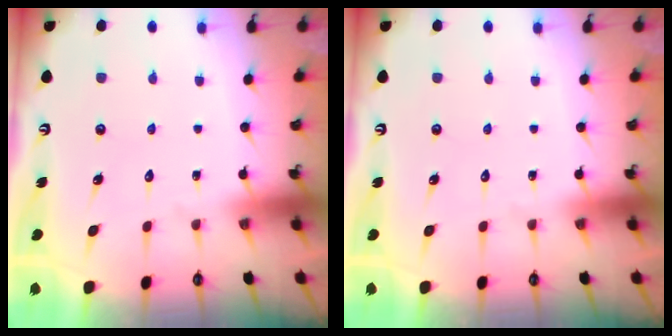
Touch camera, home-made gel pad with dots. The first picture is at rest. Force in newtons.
{"total": 0.0}